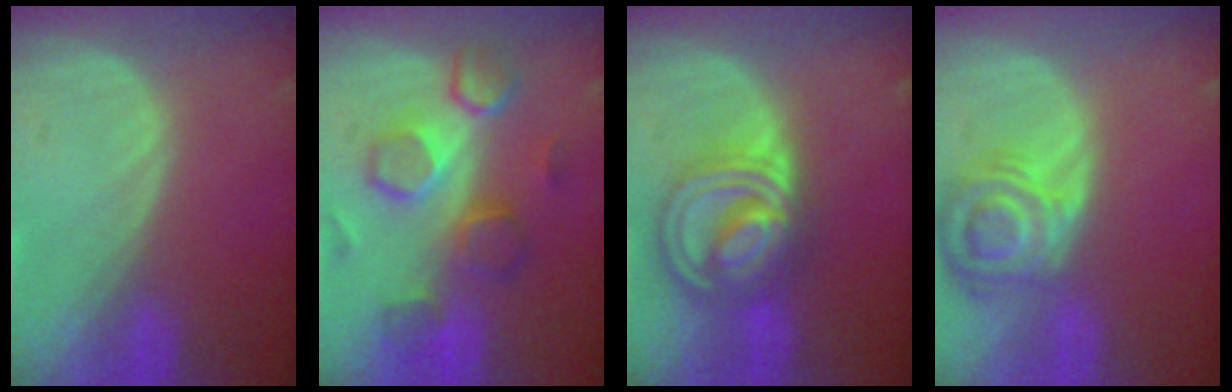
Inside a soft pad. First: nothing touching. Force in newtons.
{"total": 8.4, "press": 8.3, "slide": 1.4}
{"total": 9.0, "press": 9.0, "slide": 0.6}
{"total": 8.4, "press": 7.4, "slide": 3.9}